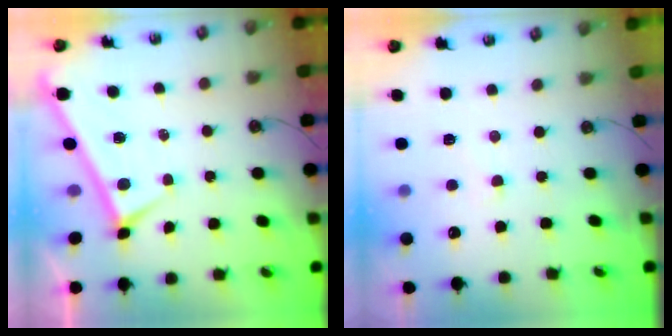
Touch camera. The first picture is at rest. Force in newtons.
{"total": 2.6, "press": 2.5, "slide": 0.4}